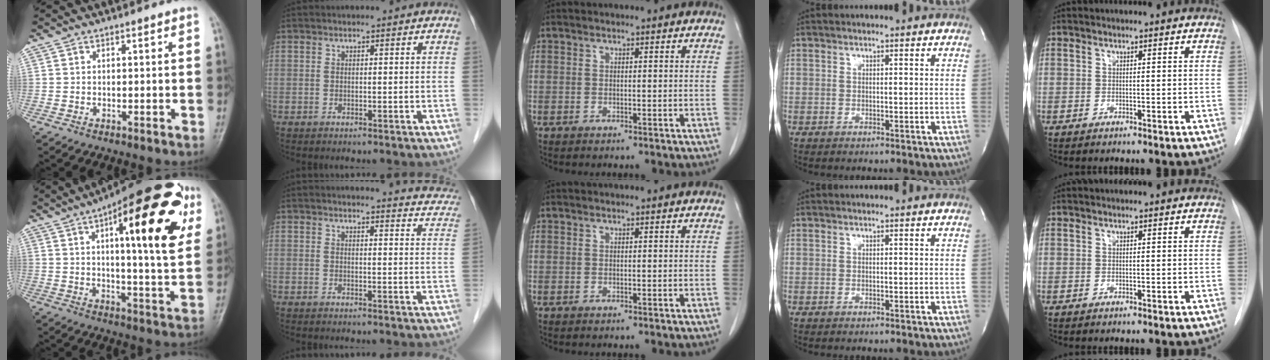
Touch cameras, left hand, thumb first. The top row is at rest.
{"thumb": {"total": 24.4, "force": [9.2, 7.3, 21.4], "torque": [-0.277, -0.007, 0.122]}, "index": {"total": 11.6, "force": [11.4, 1.2, 2.0], "torque": [0.004, -0.053, 0.095]}}